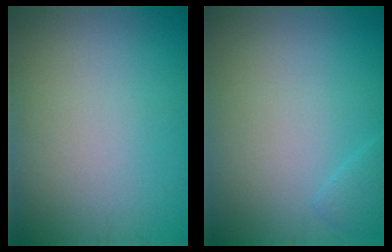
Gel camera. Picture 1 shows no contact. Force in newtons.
{"total": 0.9, "press": 0.9, "slide": 0.1}